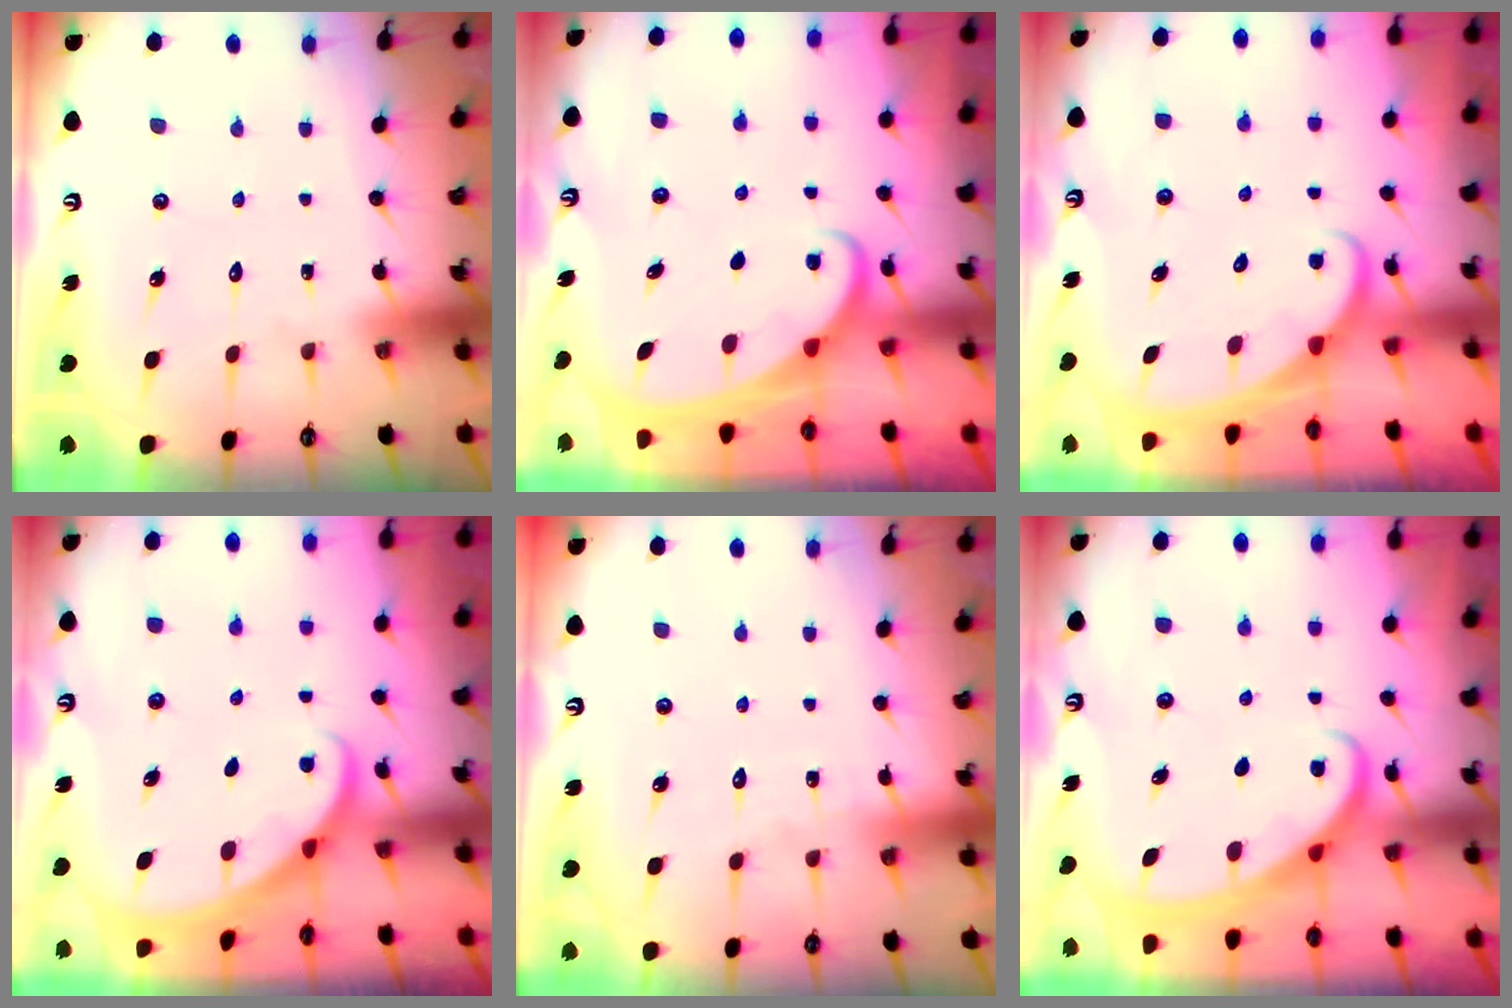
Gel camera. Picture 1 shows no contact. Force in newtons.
{"total": 2.0, "press": 2.0, "slide": 0.3}
{"total": 2.2, "press": 2.2, "slide": 0.1}
{"total": 1.9, "press": 1.9, "slide": 0.1}
{"total": 2.7, "press": 2.7, "slide": 0.2}
{"total": 3.0, "press": 3.0, "slide": 0.3}